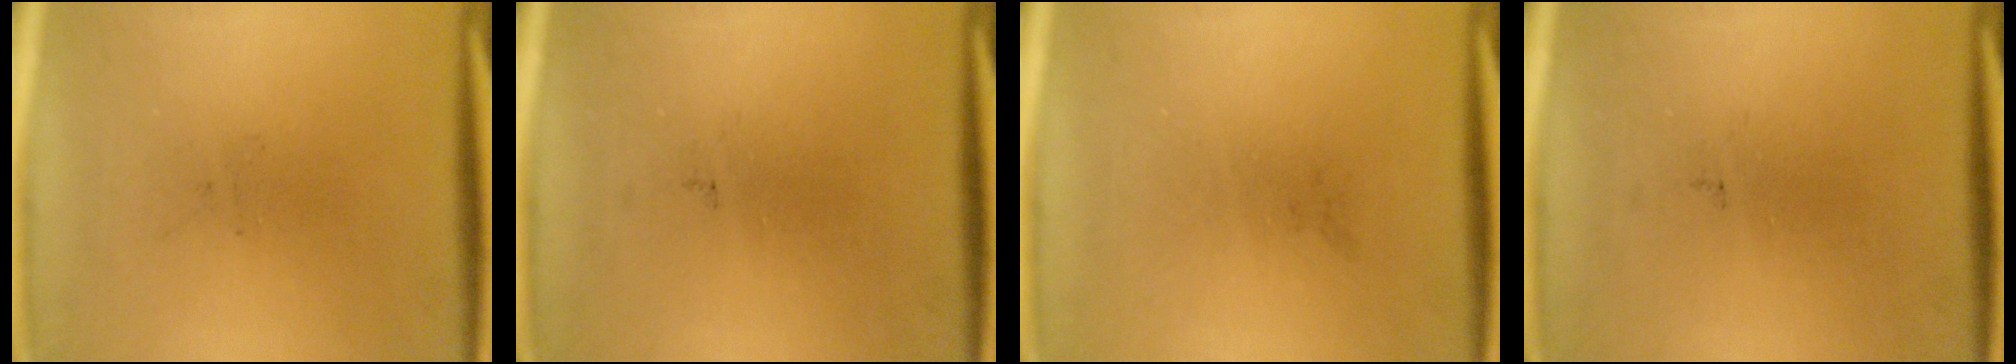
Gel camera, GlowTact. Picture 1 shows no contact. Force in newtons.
{"total": 0.0}
{"total": 0.0}
{"total": 0.0}